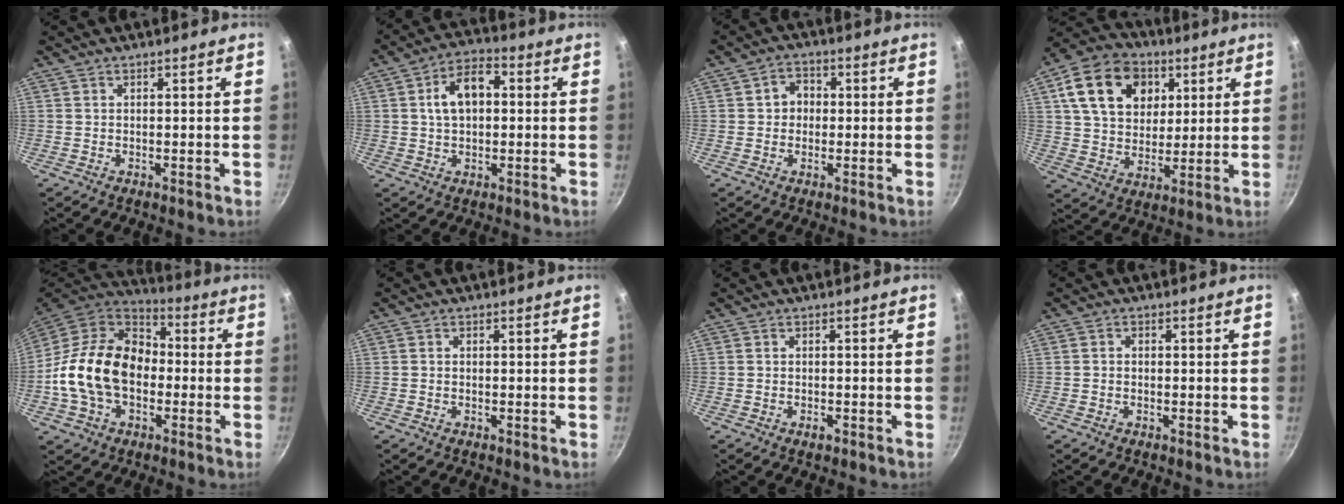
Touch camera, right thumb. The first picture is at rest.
{"total": 9.2, "force": [1.2, 5.8, 7.0], "torque": [-0.096, 0.024, 0.011]}
{"total": 4.3, "force": [0.2, 3.8, 2.0], "torque": [-0.003, 0.009, -0.001]}
{"total": 17.7, "force": [6.3, 13.2, 10.0], "torque": [-0.148, -0.002, 0.102]}
{"total": 20.0, "force": [-2.3, 14.2, 13.8], "torque": [-0.215, 0.040, -0.053]}
{"total": 0.6, "force": [-0.2, 0.5, 0.3], "torque": [-0.006, 0.003, -0.005]}
{"total": 1.3, "force": [-0.7, 0.6, 0.9], "torque": [-0.016, 0.003, -0.015]}
{"total": 1.2, "force": [-0.4, 0.9, 0.6], "torque": [-0.012, 0.006, -0.009]}